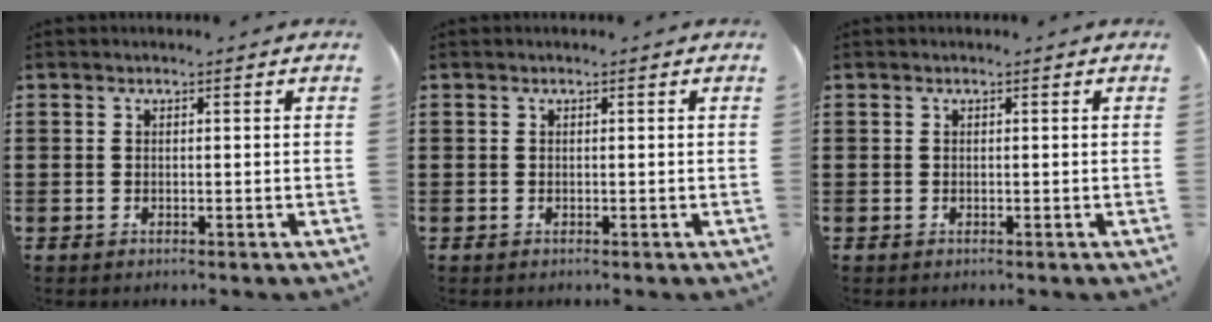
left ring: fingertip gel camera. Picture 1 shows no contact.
{"total": 0.0}
{"total": 0.0}